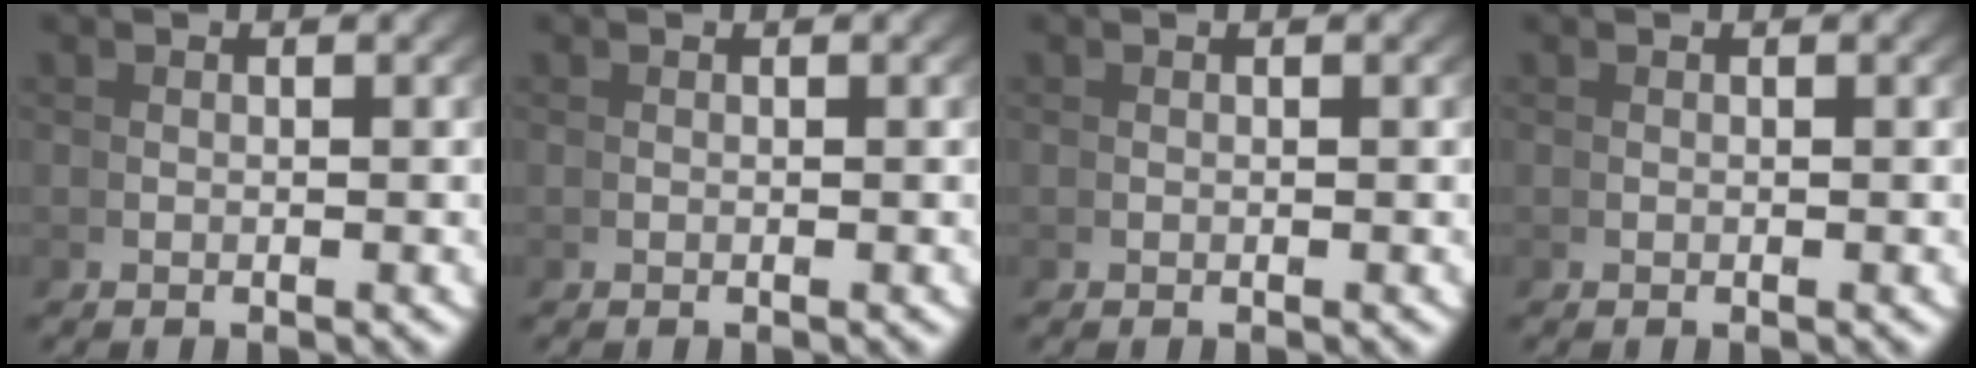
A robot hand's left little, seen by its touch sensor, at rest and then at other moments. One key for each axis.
{"total": 0.0}
{"total": 0.0}
{"total": 0.0}